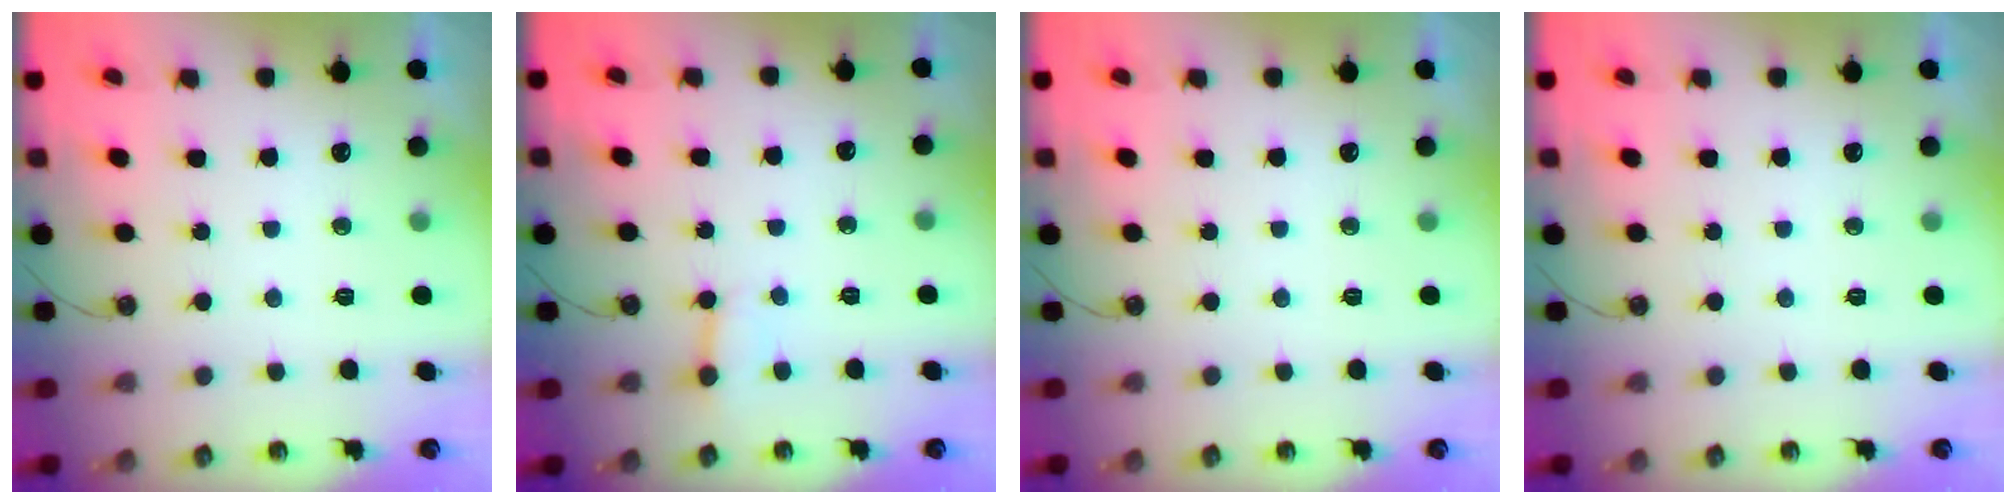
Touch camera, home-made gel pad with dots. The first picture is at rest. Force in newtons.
{"total": 3.0, "press": 2.9, "slide": 0.3}
{"total": 0.0}
{"total": 0.0}